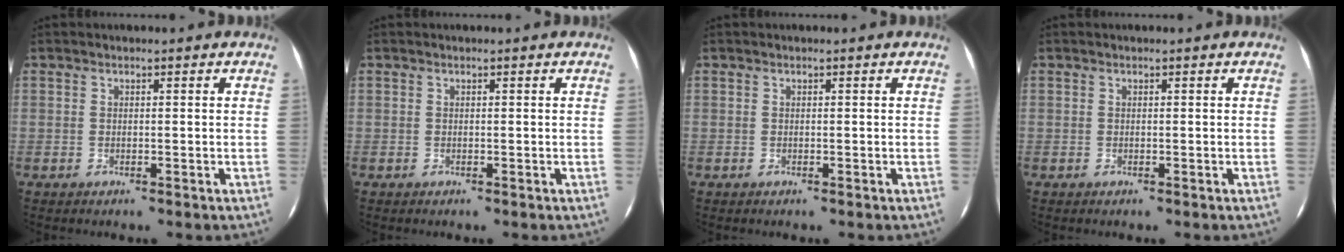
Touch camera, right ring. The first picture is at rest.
{"total": 0.0}
{"total": 0.0}
{"total": 0.0}